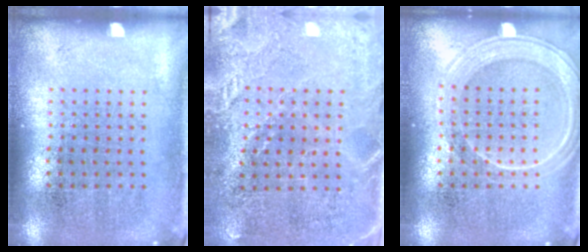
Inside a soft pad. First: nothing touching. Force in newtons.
{"total": 3.0, "press": 2.7, "slide": 1.2}
{"total": 2.8, "press": 2.8, "slide": 0.5}